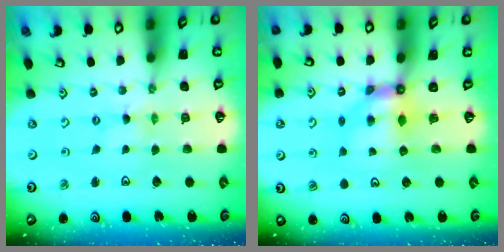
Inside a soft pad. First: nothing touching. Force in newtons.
{"total": 5.9, "press": 5.9, "slide": 0.4}